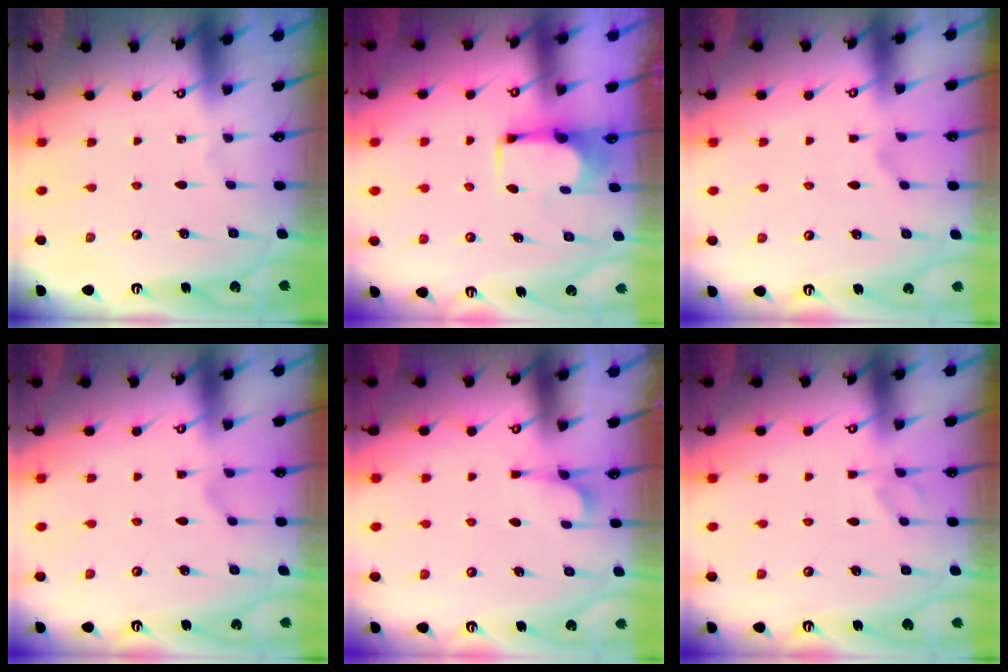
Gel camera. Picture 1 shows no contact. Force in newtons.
{"total": 1.6, "press": 1.5, "slide": 0.6}
{"total": 0.7, "press": 0.4, "slide": 0.6}
{"total": 0.7, "press": 0.4, "slide": 0.6}
{"total": 2.4, "press": 2.2, "slide": 1.0}
{"total": 0.9, "press": 0.7, "slide": 0.6}